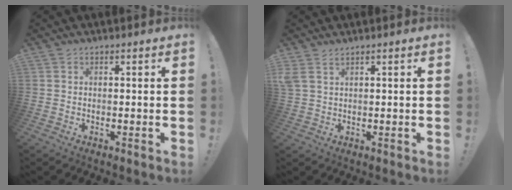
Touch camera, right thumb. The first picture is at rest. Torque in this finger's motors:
{"motor_torque": [1.84, 1.92, 0.83, 0.01, 0.56]}